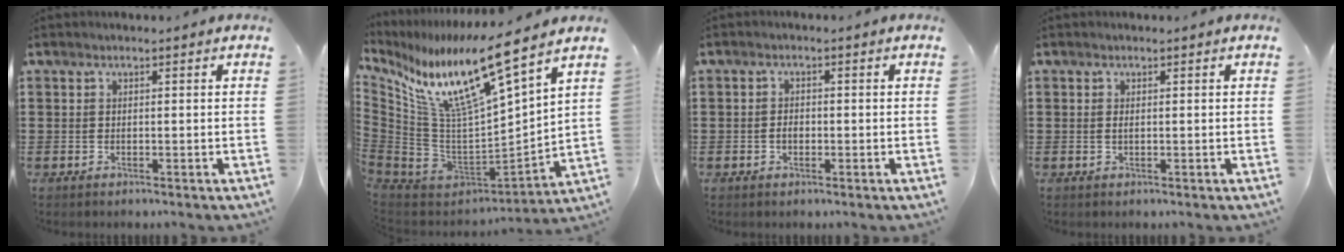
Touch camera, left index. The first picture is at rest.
{"total": 13.6, "force": [8.8, 2.0, 10.2], "torque": [-0.205, -0.067, 0.140]}
{"total": 1.6, "force": [-0.3, 1.0, 1.2], "torque": [-0.024, 0.004, -0.006]}
{"total": 0.7, "force": [0.1, 0.3, 0.7], "torque": [-0.014, -0.001, 0.003]}